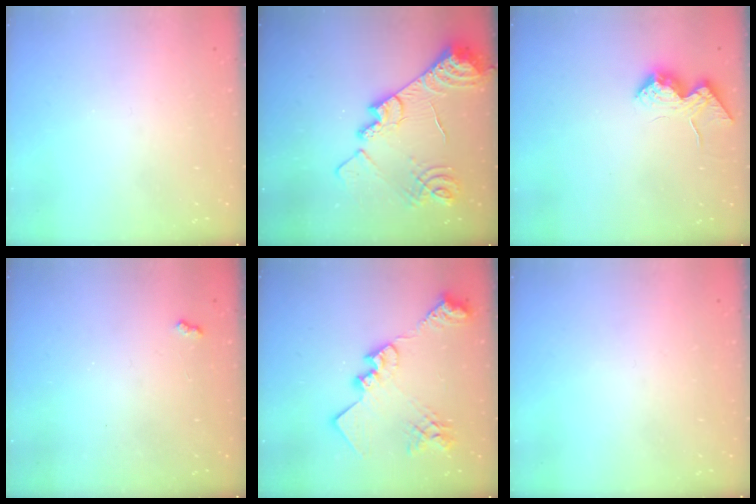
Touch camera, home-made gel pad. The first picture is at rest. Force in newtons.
{"total": 18.9, "press": 18.9, "slide": 1.6}
{"total": 15.9, "press": 15.9, "slide": 0.9}
{"total": 4.1, "press": 4.0, "slide": 0.6}
{"total": 21.9, "press": 21.8, "slide": 2.0}
{"total": 0.0}